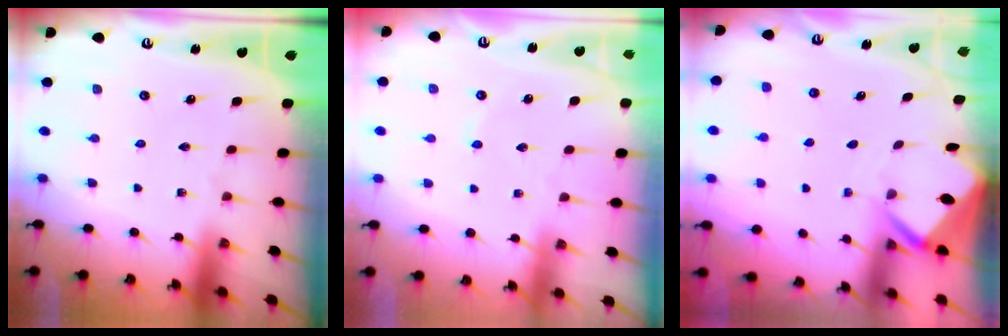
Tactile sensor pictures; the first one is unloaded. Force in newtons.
{"total": 1.7, "press": 1.7, "slide": 0.3}
{"total": 3.3, "press": 3.2, "slide": 0.3}